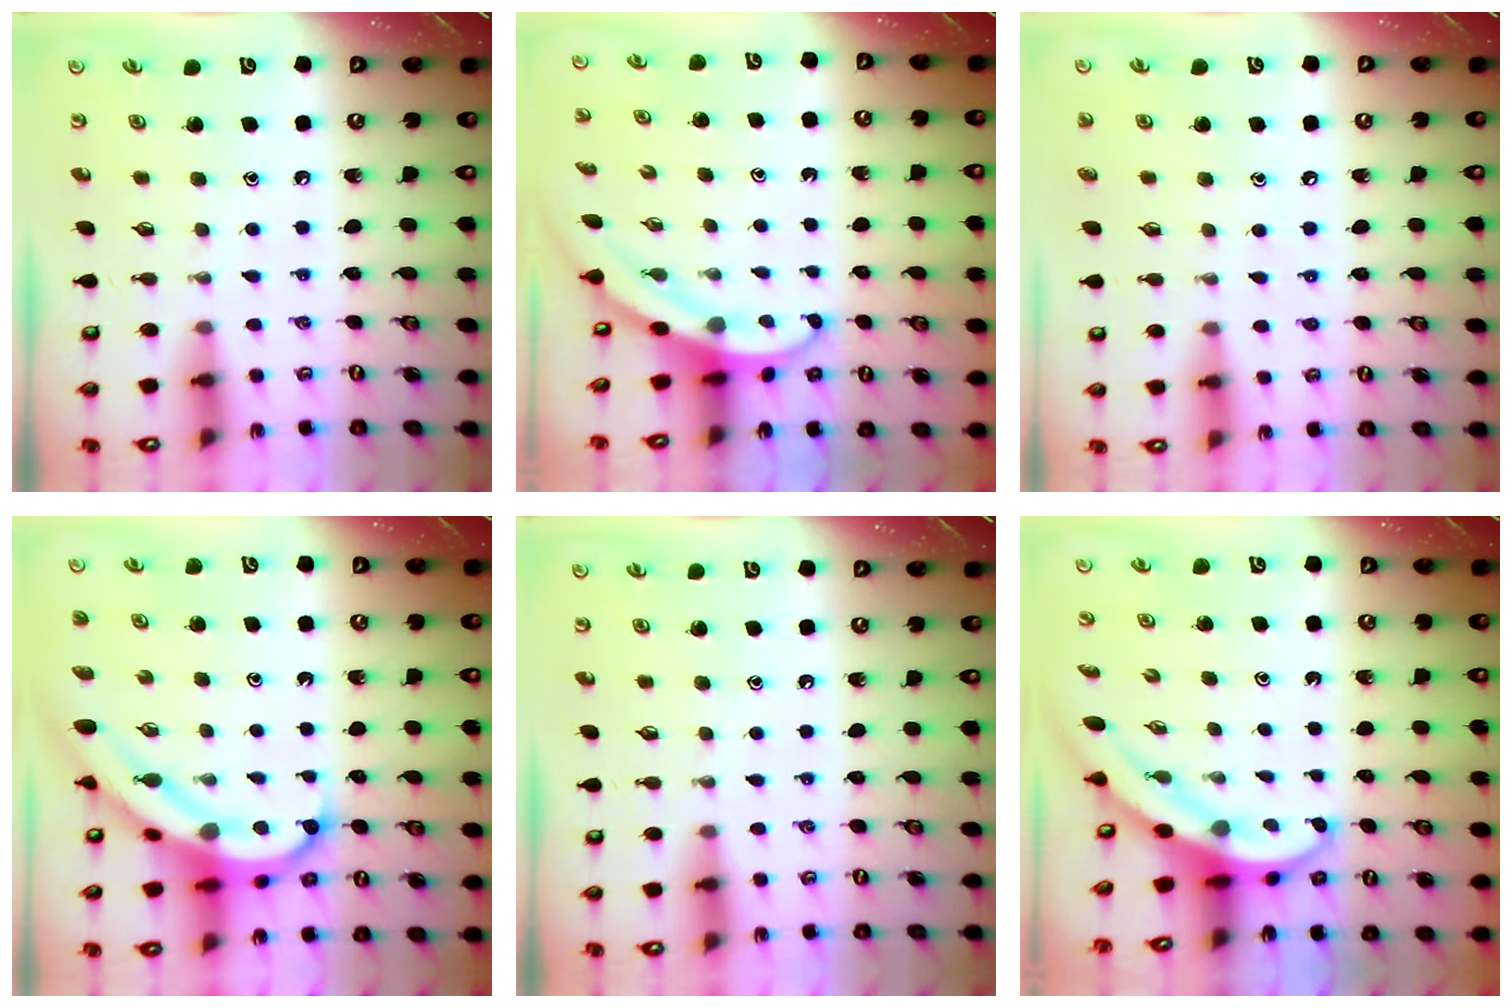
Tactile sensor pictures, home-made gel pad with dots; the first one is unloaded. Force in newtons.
{"total": 3.0, "press": 3.0, "slide": 0.2}
{"total": 5.7, "press": 5.7, "slide": 0.6}
{"total": 10.0, "press": 10.0, "slide": 1.3}
{"total": 0.0}
{"total": 3.6, "press": 3.6, "slide": 0.2}